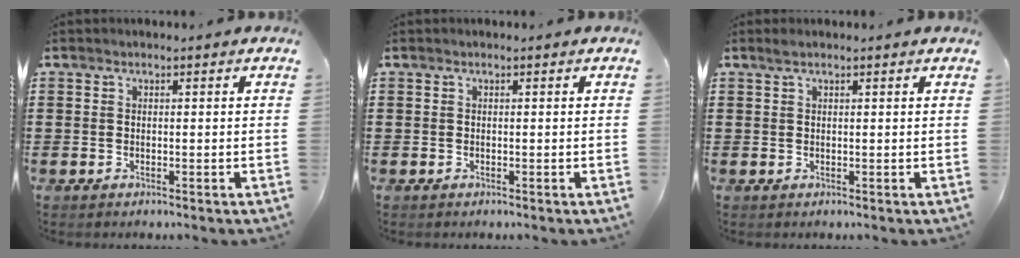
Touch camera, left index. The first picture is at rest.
{"total": 0.0}
{"total": 1.0, "force": [0.7, 0.0, 0.7], "torque": [-0.014, 0.001, 0.012]}